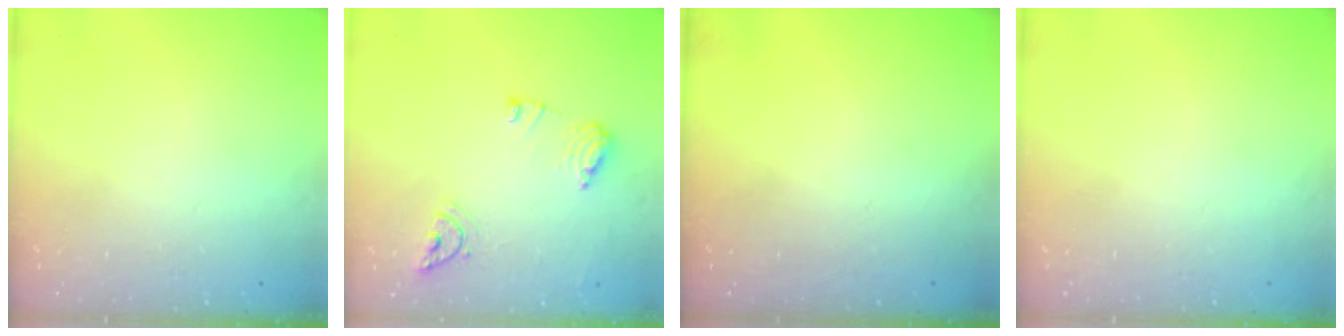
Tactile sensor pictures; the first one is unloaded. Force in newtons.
{"total": 10.3, "press": 10.2, "slide": 1.1}
{"total": 0.0}
{"total": 0.0}